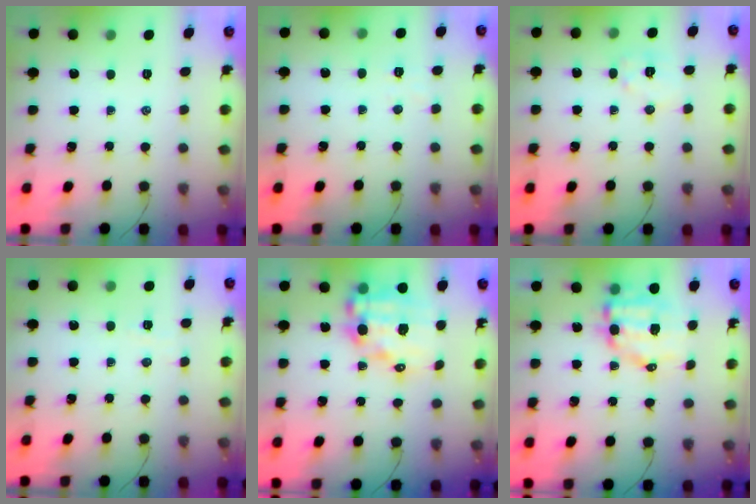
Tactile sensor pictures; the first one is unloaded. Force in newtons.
{"total": 2.5, "press": 2.4, "slide": 0.6}
{"total": 6.2, "press": 6.2, "slide": 0.9}
{"total": 3.0, "press": 3.0, "slide": 0.7}
{"total": 14.5, "press": 14.1, "slide": 3.5}
{"total": 9.0, "press": 8.7, "slide": 2.0}